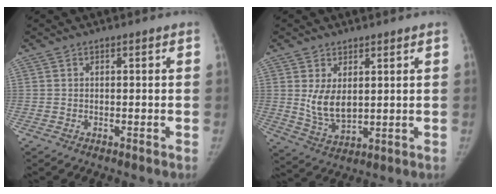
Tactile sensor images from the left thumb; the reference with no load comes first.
{"total": 7.2, "force": [1.9, 4.7, 5.2], "torque": [-0.073, -0.024, 0.049]}